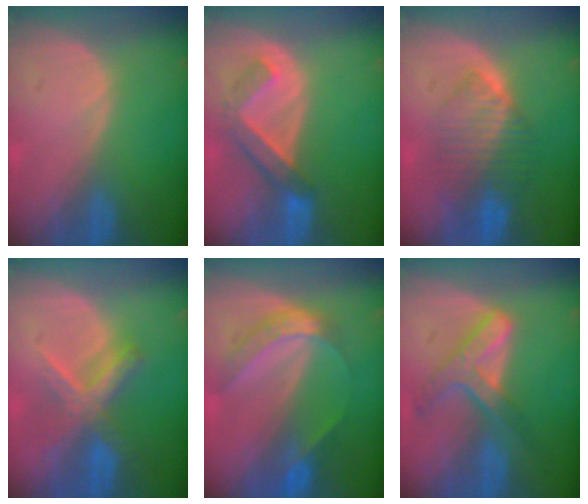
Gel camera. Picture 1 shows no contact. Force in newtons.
{"total": 5.3, "press": 5.3, "slide": 0.2}
{"total": 7.2, "press": 7.1, "slide": 1.0}
{"total": 6.0, "press": 5.9, "slide": 1.1}
{"total": 6.2, "press": 5.3, "slide": 3.3}
{"total": 7.1, "press": 6.0, "slide": 3.8}